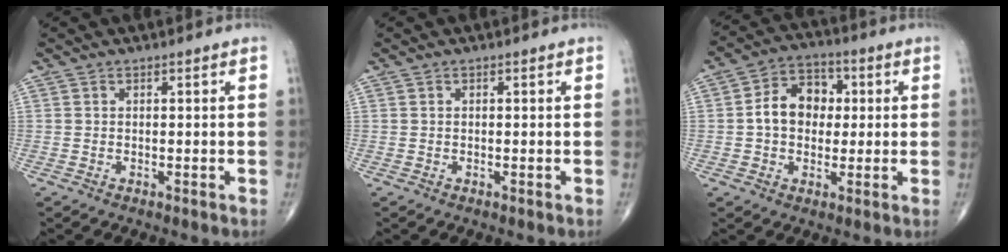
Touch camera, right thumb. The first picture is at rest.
{"total": 0.0}
{"total": 9.5, "force": [0.6, 7.3, 6.1], "torque": [-0.074, 0.023, 0.001]}